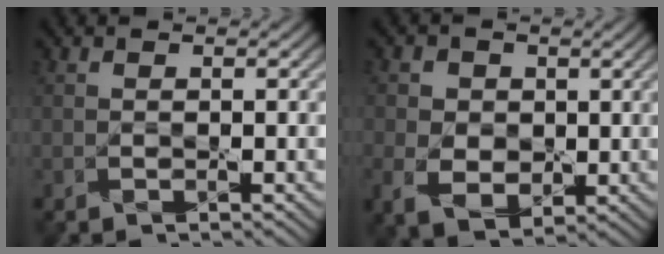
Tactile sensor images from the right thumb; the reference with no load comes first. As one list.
[{"total": 5.5, "force": [0.0, 4.6, 3.1], "torque": [-0.083, -0.013, 0.001]}]